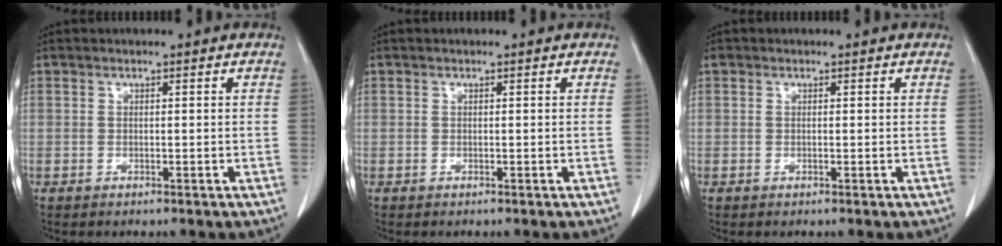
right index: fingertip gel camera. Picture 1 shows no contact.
{"total": 0.0}
{"total": 0.0}